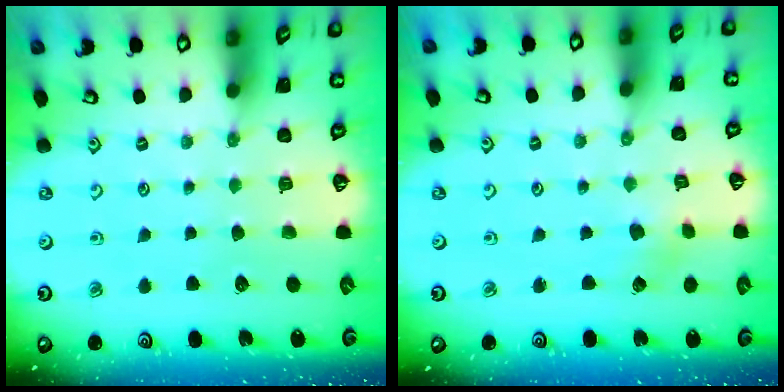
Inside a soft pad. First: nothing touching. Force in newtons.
{"total": 2.3, "press": 2.3, "slide": 0.4}